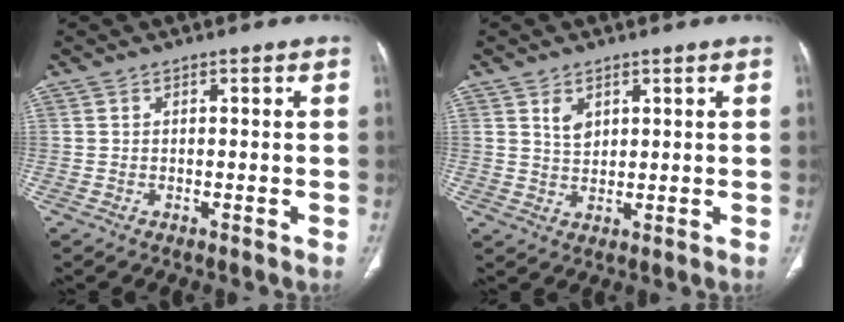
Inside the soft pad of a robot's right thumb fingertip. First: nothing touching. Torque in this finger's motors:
{"motor_torque": [0.21, 0.59, 0.37, 0.17, 0.00]}